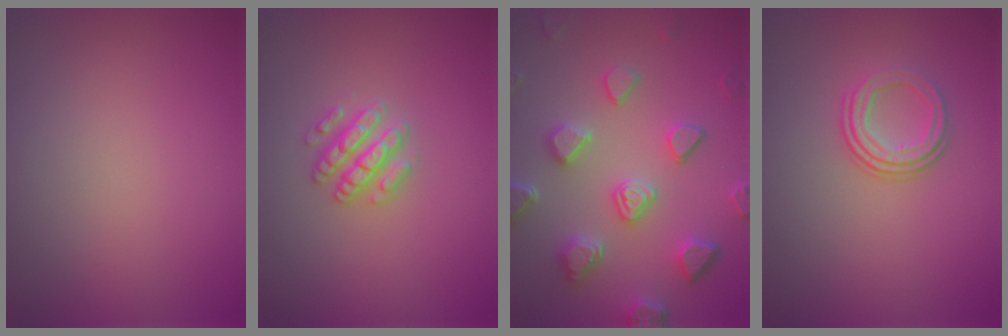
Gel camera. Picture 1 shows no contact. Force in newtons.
{"total": 2.6, "press": 2.6, "slide": 0.3}
{"total": 5.8, "press": 5.0, "slide": 3.0}
{"total": 3.2, "press": 2.3, "slide": 2.1}